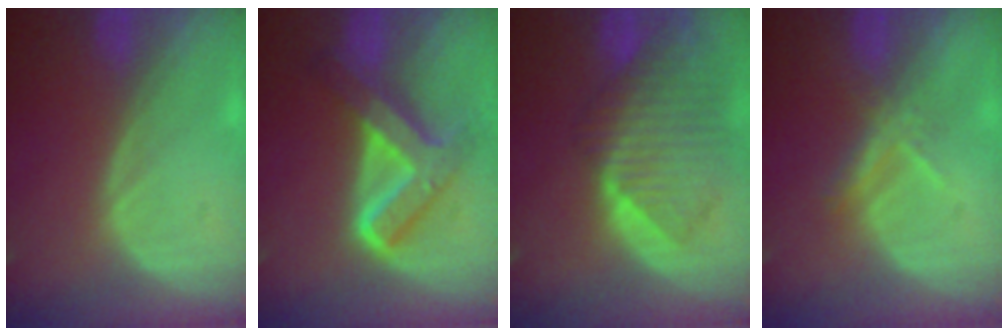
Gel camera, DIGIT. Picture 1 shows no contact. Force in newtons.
{"total": 8.4, "press": 8.4, "slide": 0.6}
{"total": 10.3, "press": 8.8, "slide": 5.3}
{"total": 3.3, "press": 3.2, "slide": 0.9}